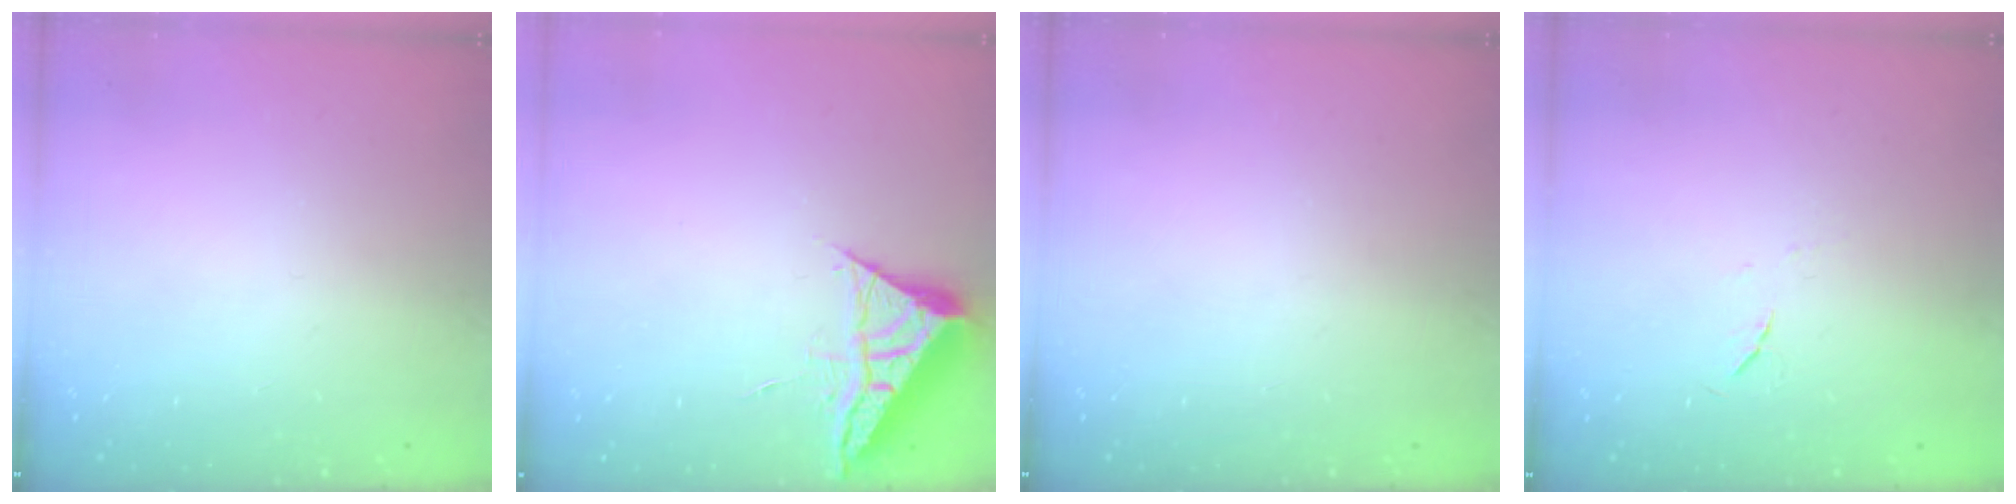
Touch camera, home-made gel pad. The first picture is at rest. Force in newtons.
{"total": 5.4, "press": 5.4, "slide": 0.8}
{"total": 0.0}
{"total": 3.6, "press": 3.6, "slide": 0.6}